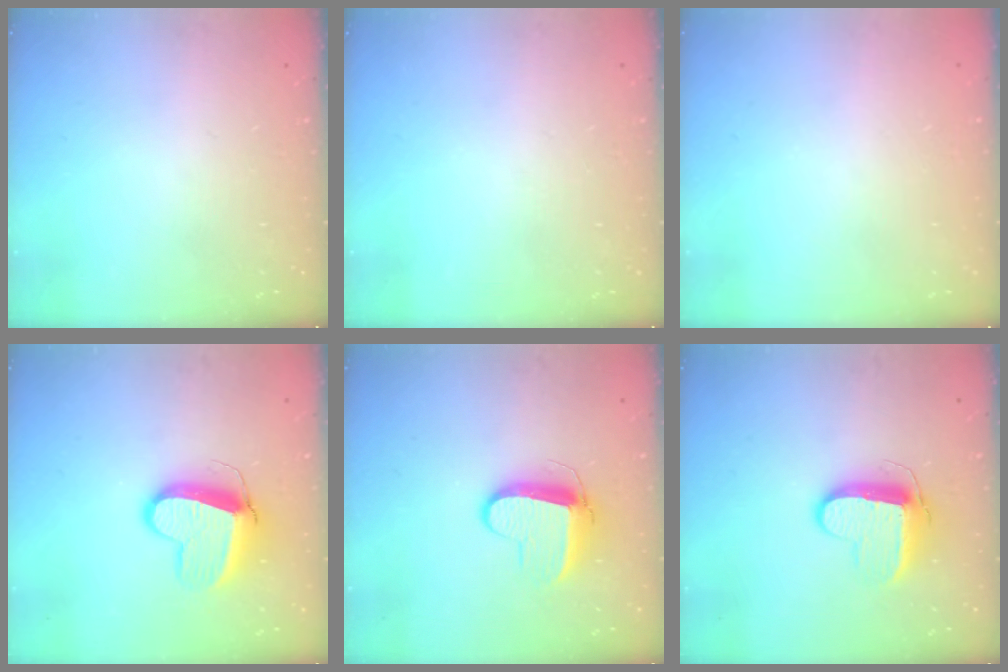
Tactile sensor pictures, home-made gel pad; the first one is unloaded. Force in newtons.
{"total": 0.0}
{"total": 0.6, "press": 0.5, "slide": 0.2}
{"total": 11.5, "press": 11.4, "slide": 1.3}
{"total": 9.6, "press": 9.5, "slide": 0.9}
{"total": 10.4, "press": 10.4, "slide": 0.5}